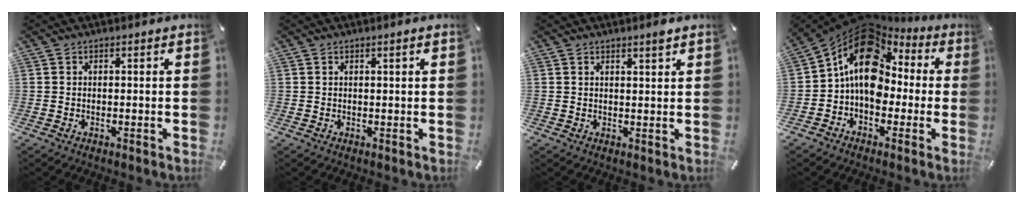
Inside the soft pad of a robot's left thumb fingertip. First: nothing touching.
{"total": 1.1, "force": [0.4, 0.0, 1.1], "torque": [-0.019, -0.001, 0.006]}
{"total": 2.1, "force": [1.6, 0.2, 1.3], "torque": [-0.027, -0.003, 0.029]}
{"total": 15.3, "force": [2.8, 11.5, 9.8], "torque": [-0.164, -0.012, 0.049]}